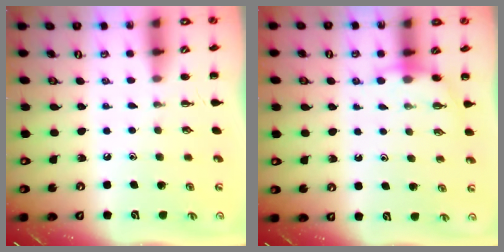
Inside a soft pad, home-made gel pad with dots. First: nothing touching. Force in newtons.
{"total": 4.2, "press": 4.1, "slide": 0.9}